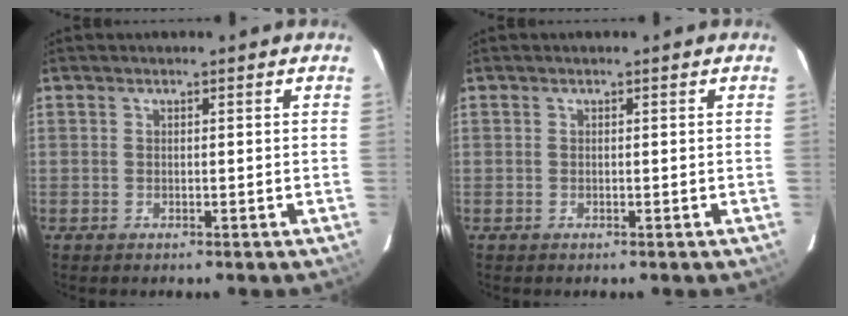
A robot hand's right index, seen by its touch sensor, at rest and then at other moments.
{"total": 0.0}